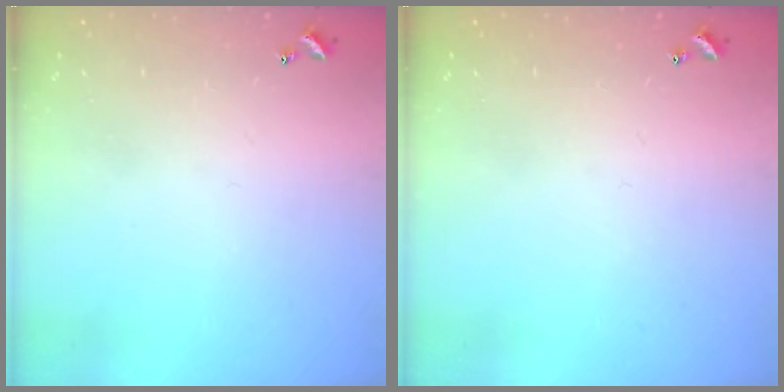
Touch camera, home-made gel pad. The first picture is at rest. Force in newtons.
{"total": 0.0}